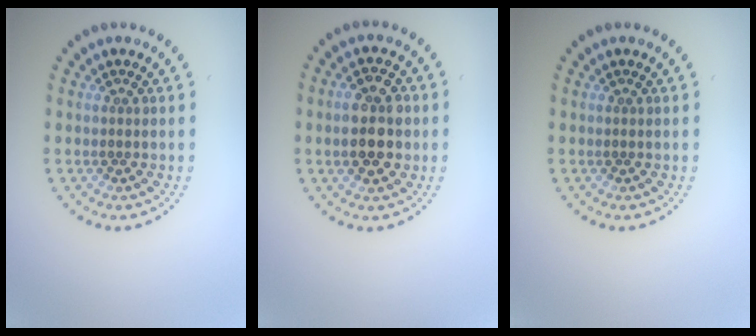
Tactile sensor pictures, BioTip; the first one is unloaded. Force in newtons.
{"total": 4.0, "press": 4.0, "slide": 0.2}
{"total": 0.0}